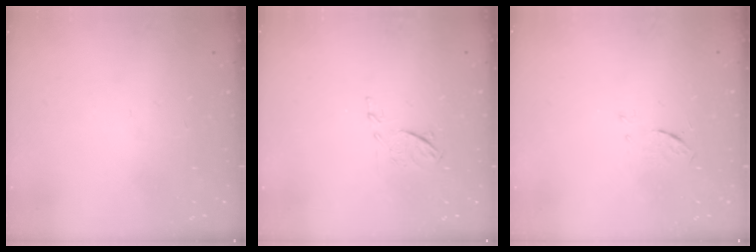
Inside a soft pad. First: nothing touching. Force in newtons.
{"total": 4.8, "press": 4.7, "slide": 0.9}
{"total": 3.6, "press": 3.4, "slide": 1.4}